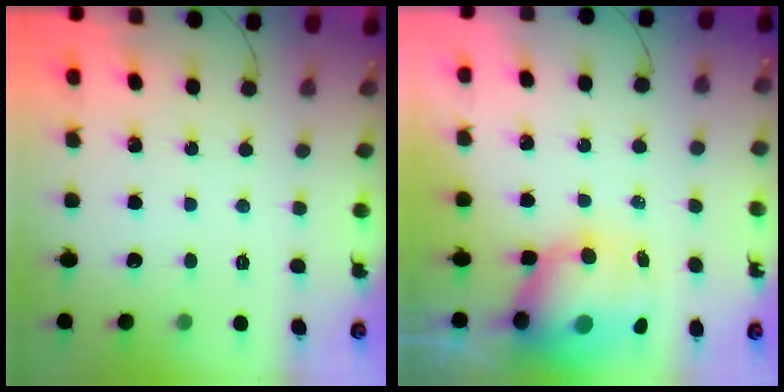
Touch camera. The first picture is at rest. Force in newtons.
{"total": 12.1, "press": 11.6, "slide": 3.3}